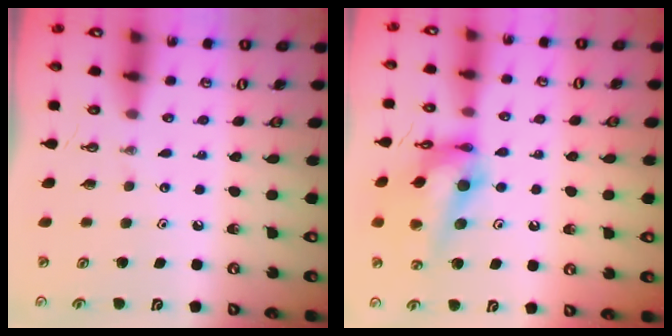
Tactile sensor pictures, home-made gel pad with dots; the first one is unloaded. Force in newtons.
{"total": 17.0, "press": 16.9, "slide": 1.2}